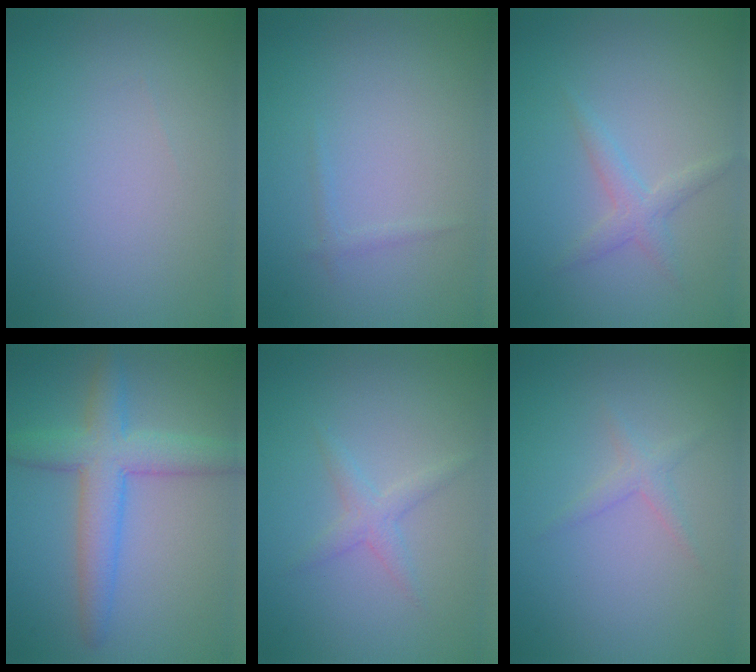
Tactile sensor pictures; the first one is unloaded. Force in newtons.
{"total": 0.6, "press": 0.6, "slide": 0.0}
{"total": 1.8, "press": 1.8, "slide": 0.1}
{"total": 5.4, "press": 5.4, "slide": 0.1}
{"total": 1.6, "press": 1.6, "slide": 0.1}
{"total": 1.2, "press": 1.2, "slide": 0.1}